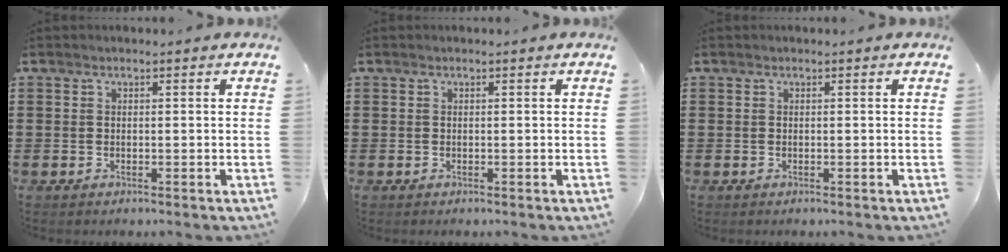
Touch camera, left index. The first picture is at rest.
{"total": 0.0}
{"total": 0.0}